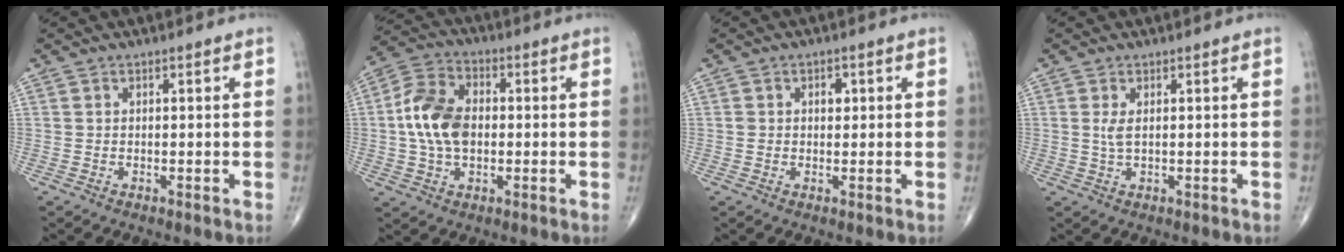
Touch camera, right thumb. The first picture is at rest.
{"total": 11.7, "force": [0.0, 7.6, 8.9], "torque": [-0.165, 0.020, -0.007]}
{"total": 2.2, "force": [0.5, 1.6, 1.5], "torque": [-0.010, 0.001, 0.007]}
{"total": 2.0, "force": [0.4, 0.6, 1.8], "torque": [-0.047, -0.001, 0.014]}